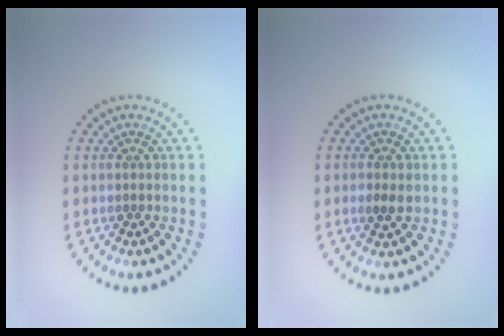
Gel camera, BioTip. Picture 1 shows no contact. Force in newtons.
{"total": 1.3, "press": 1.3, "slide": 0.1}